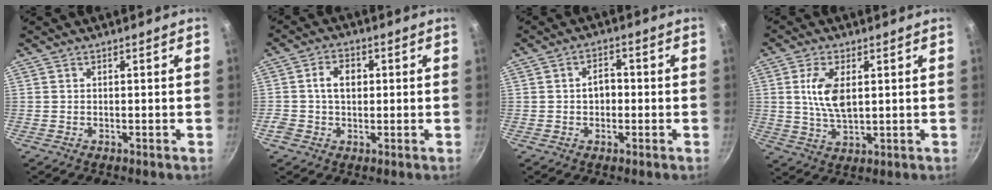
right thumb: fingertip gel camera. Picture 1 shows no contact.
{"total": 5.6, "force": [0.4, 4.4, 3.4], "torque": [-0.036, 0.008, 0.000]}
{"total": 4.0, "force": [-0.3, 2.9, 2.8], "torque": [-0.022, 0.011, -0.006]}
{"total": 8.2, "force": [1.7, 4.0, 6.9], "torque": [-0.128, -0.010, 0.035]}